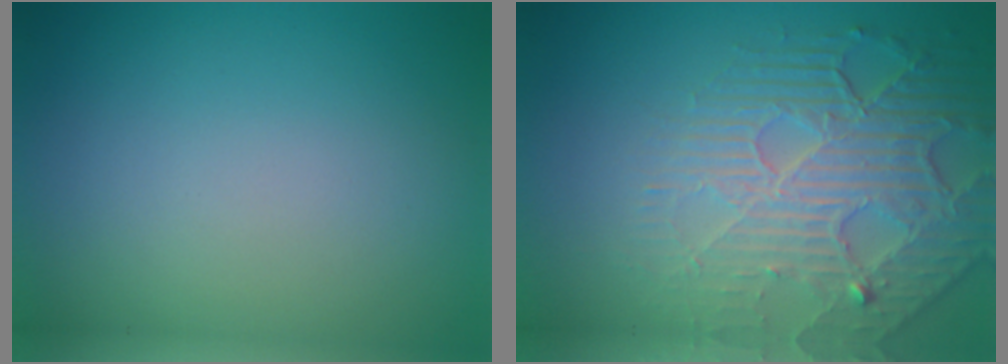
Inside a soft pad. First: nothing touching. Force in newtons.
{"total": 5.6, "press": 4.7, "slide": 3.0}